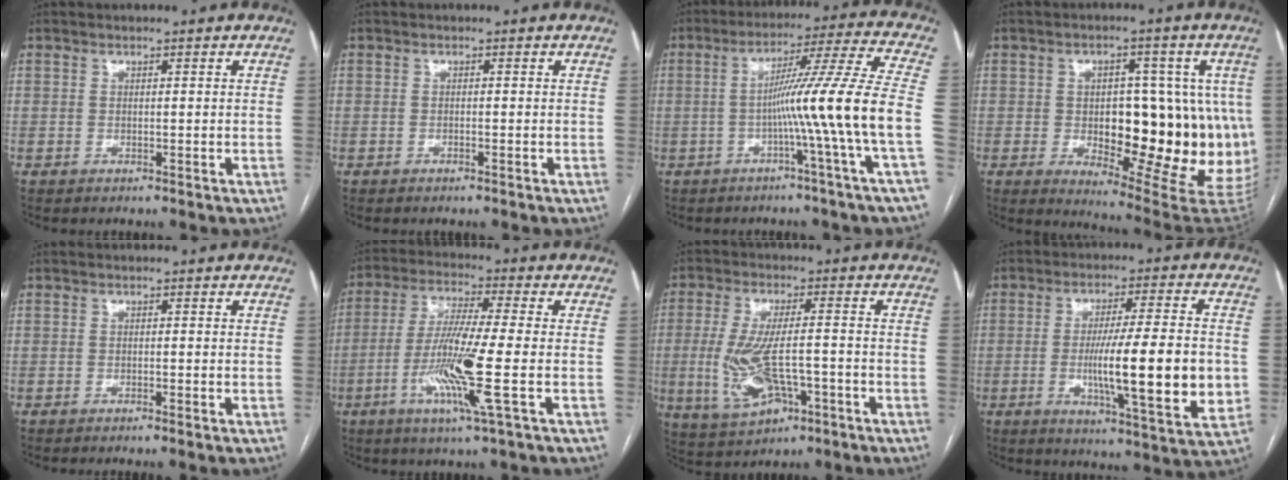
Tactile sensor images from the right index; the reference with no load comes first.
{"total": 0.0}
{"total": 13.8, "force": [-3.2, -3.3, 13.0], "torque": [-0.199, 0.005, -0.059]}
{"total": 19.1, "force": [-1.2, 7.2, 17.6], "torque": [-0.173, 0.016, 0.009]}
{"total": 0.6, "force": [-0.4, -0.1, 0.5], "torque": [-0.011, 0.000, -0.007]}
{"total": 12.1, "force": [-3.4, -0.7, 11.5], "torque": [-0.232, -0.018, -0.073]}
{"total": 10.7, "force": [-3.0, 3.8, 9.5], "torque": [-0.199, -0.003, -0.043]}
{"total": 16.1, "force": [-1.9, 1.3, 15.9], "torque": [-0.252, -0.014, -0.031]}